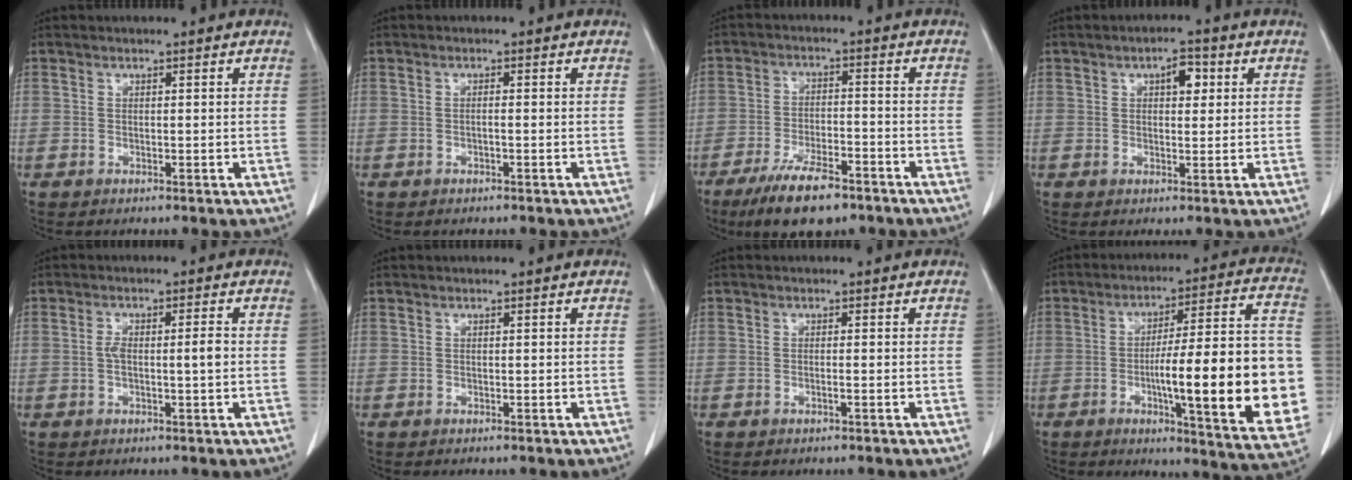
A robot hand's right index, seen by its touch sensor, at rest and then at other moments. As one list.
[{"total": 0.7, "force": [-0.2, 0.0, 0.6], "torque": [-0.011, 0.001, -0.003]}, {"total": 10.0, "force": [-7.0, 3.2, 6.4], "torque": [-0.116, -0.012, -0.119]}, {"total": 3.6, "force": [1.2, 1.6, 2.9], "torque": [-0.044, 0.009, 0.016]}, {"total": 3.7, "force": [-0.2, 0.7, 3.6], "torque": [-0.070, 0.009, -0.001]}, {"total": 0.0}, {"total": 0.6, "force": [-0.3, -0.1, 0.6], "torque": [-0.010, 0.001, -0.005]}, {"total": 23.4, "force": [-3.9, 2.8, 22.9], "torque": [-0.255, 0.016, -0.047]}]